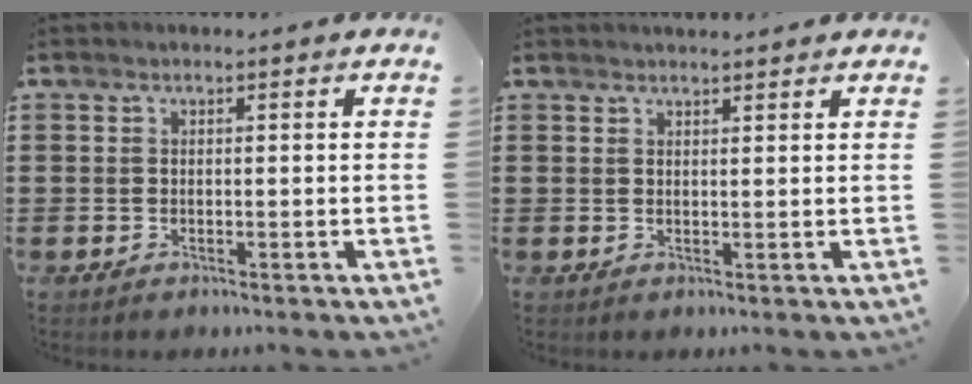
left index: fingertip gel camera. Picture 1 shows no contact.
{"total": 1.4, "force": [1.4, 0.2, 0.1], "torque": [-0.005, 0.002, 0.026]}